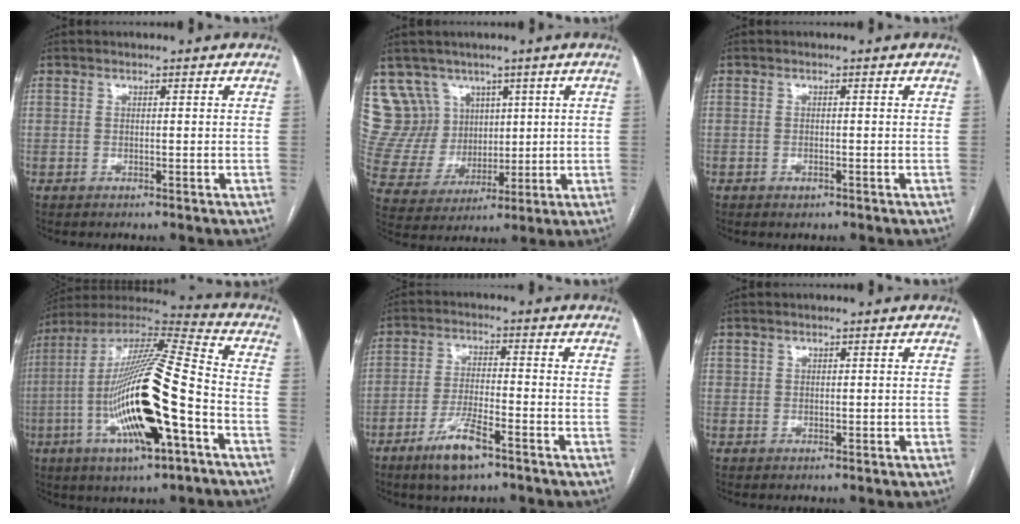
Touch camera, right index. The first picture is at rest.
{"total": 11.4, "force": [6.8, 9.1, 1.5], "torque": [-0.049, 0.051, 0.149]}
{"total": 0.9, "force": [-0.5, 0.4, 0.5], "torque": [-0.010, -0.001, -0.004]}
{"total": 23.1, "force": [-6.4, 3.4, 22.0], "torque": [-0.436, -0.020, -0.111]}
{"total": 7.5, "force": [-4.8, 1.3, 5.7], "torque": [-0.114, -0.010, -0.085]}
{"total": 0.8, "force": [0.4, 0.7, 0.2], "torque": [0.001, 0.002, 0.007]}